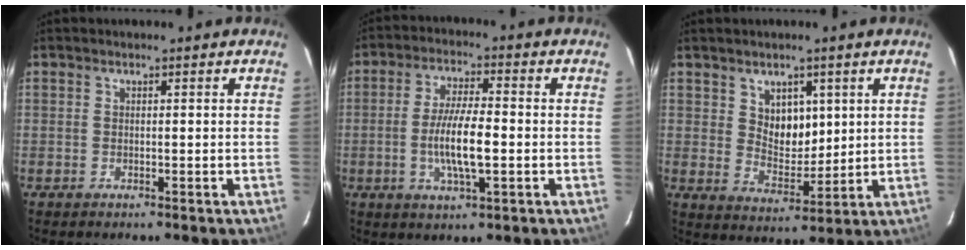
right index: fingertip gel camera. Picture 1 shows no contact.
{"total": 8.9, "force": [-1.7, 2.1, 8.5], "torque": [-0.165, -0.005, -0.031]}
{"total": 6.7, "force": [2.9, 4.8, 3.7], "torque": [-0.056, -0.001, 0.059]}